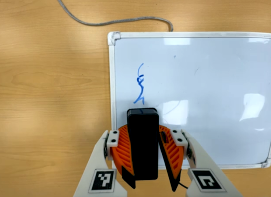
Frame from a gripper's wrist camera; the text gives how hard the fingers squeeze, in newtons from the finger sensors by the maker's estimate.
{"total": 9.8, "left": 9.7, "right": 9.8}